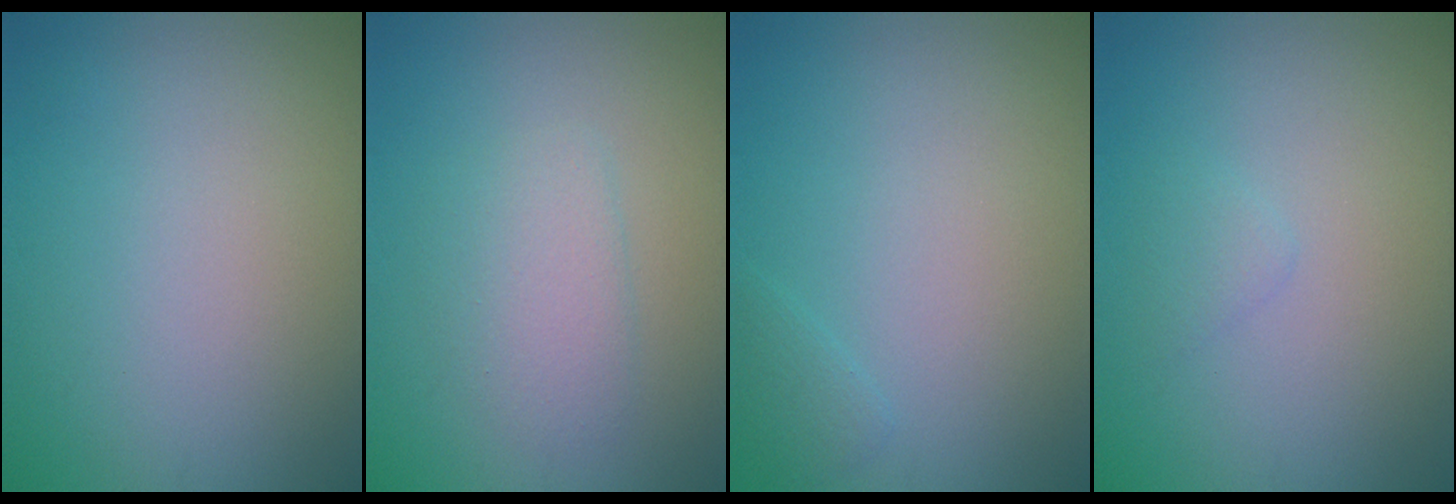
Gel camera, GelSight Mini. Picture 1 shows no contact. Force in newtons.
{"total": 2.4, "press": 2.4, "slide": 0.1}
{"total": 0.9, "press": 0.9, "slide": 0.1}
{"total": 0.9, "press": 0.9, "slide": 0.1}